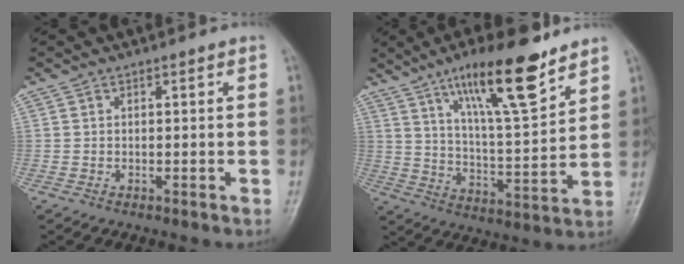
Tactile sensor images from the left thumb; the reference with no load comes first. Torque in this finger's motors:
{"motor_torque": [1.62, 1.59, 1.59, -1.18, 0.12]}